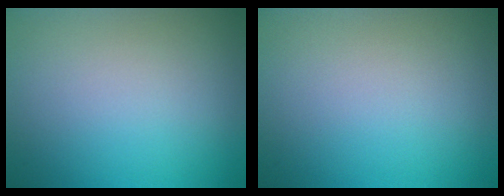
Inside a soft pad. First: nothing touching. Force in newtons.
{"total": 0.0}